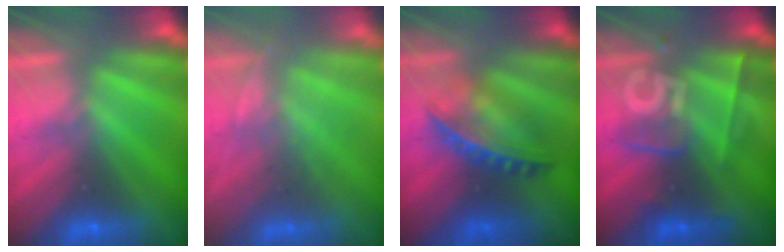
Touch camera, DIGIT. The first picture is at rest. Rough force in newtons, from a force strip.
{"total": 1.9}
{"total": 8.5}
{"total": 2.5}